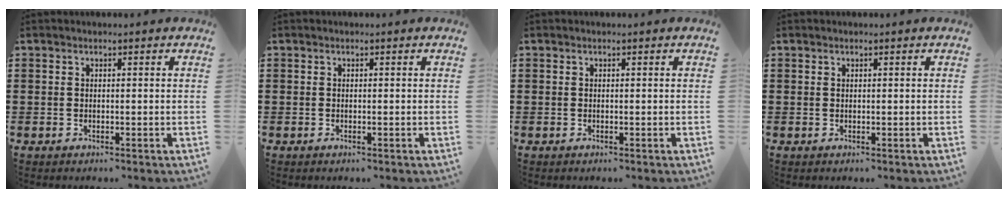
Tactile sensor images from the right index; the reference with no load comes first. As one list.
[{"total": 0.0}, {"total": 0.0}, {"total": 0.0}]